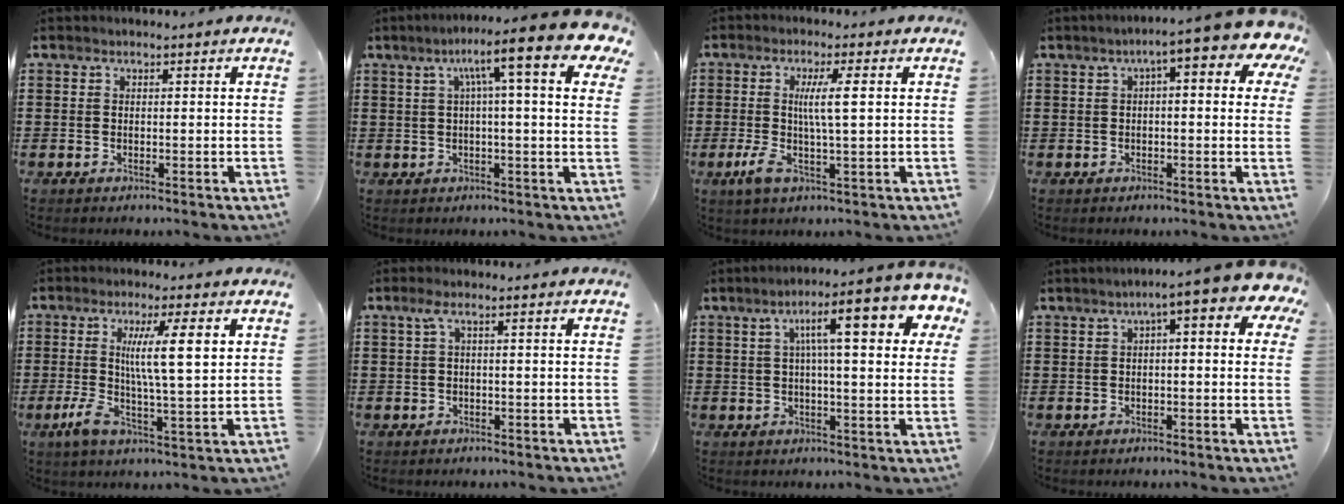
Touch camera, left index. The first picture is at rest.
{"total": 11.5, "force": [5.2, 1.0, 10.2], "torque": [-0.172, -0.020, 0.077]}
{"total": 6.5, "force": [0.5, 0.7, 6.4], "torque": [-0.134, -0.006, 0.000]}
{"total": 6.3, "force": [3.0, 1.0, 5.5], "torque": [-0.086, -0.019, 0.043]}
{"total": 10.3, "force": [2.1, 1.8, 9.9], "torque": [-0.169, 0.001, 0.029]}
{"total": 1.8, "force": [0.0, 0.2, 1.8], "torque": [-0.034, 0.002, -0.001]}
{"total": 11.4, "force": [5.1, 2.3, 9.9], "torque": [-0.164, -0.018, 0.072]}
{"total": 5.0, "force": [1.9, 0.6, 4.6], "torque": [-0.083, -0.010, 0.027]}